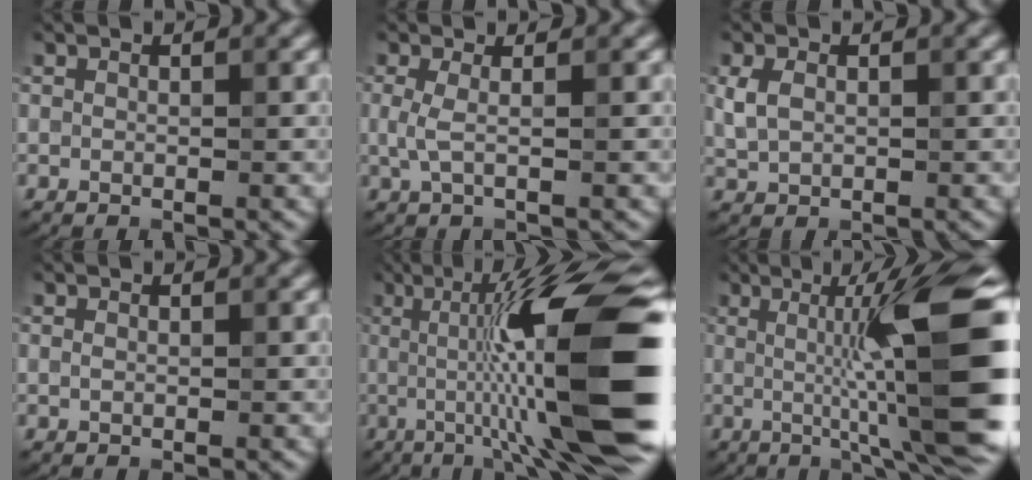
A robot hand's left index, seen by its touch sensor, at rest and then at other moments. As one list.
[{"total": 1.4, "force": [-0.3, 0.4, 1.3], "torque": [-0.034, -0.006, -0.006]}, {"total": 1.9, "force": [0.1, 1.4, 1.2], "torque": [-0.037, -0.002, 0.007]}, {"total": 0.0}, {"total": 15.2, "force": [-0.8, 2.6, 15.0], "torque": [-0.207, 0.016, -0.020]}, {"total": 14.0, "force": [0.0, 2.2, 13.8], "torque": [-0.173, 0.014, -0.001]}]